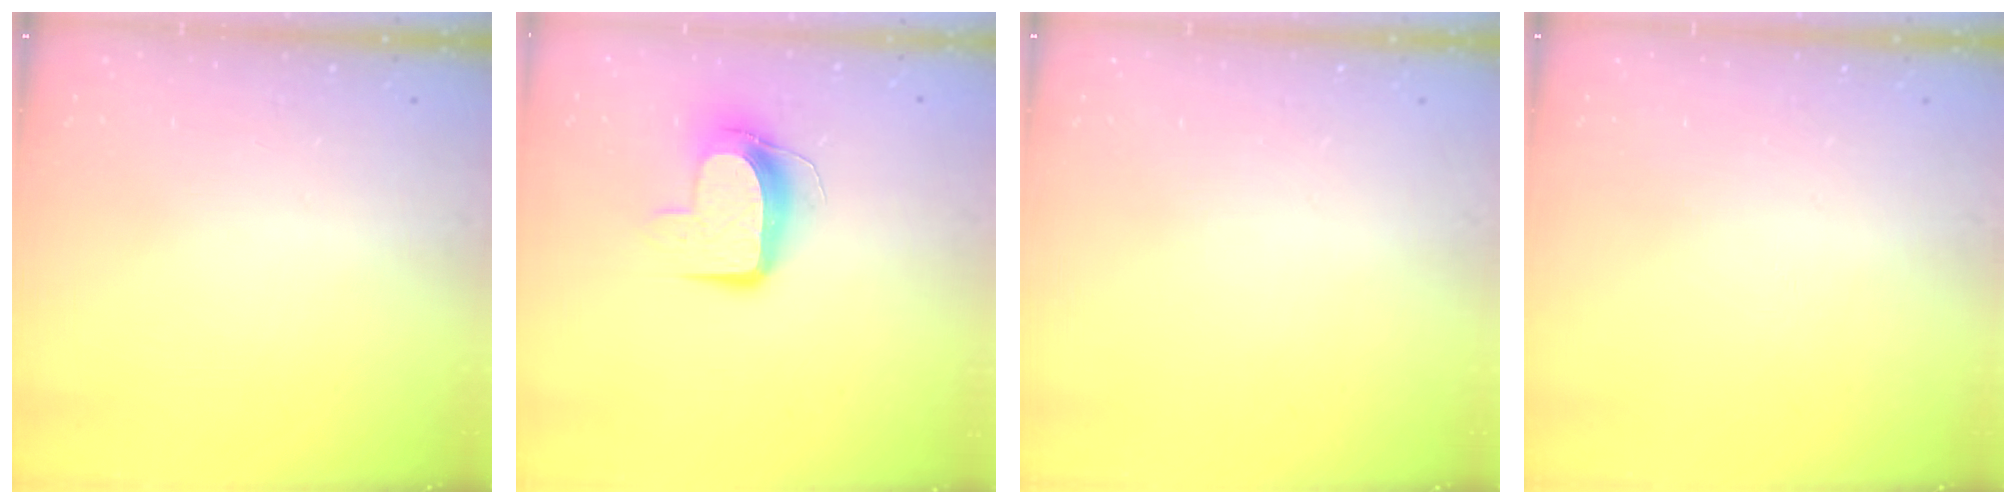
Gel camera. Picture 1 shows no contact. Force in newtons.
{"total": 10.4, "press": 10.4, "slide": 0.6}
{"total": 0.0}
{"total": 0.0}